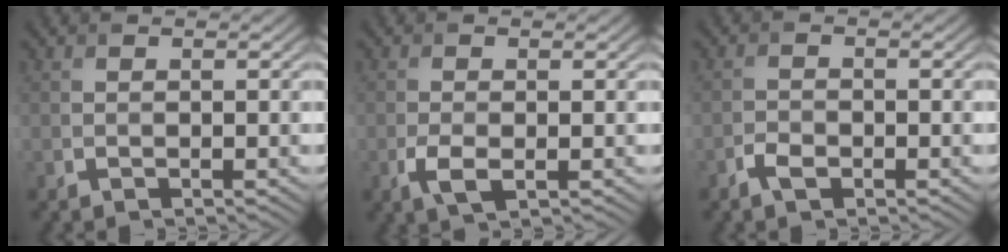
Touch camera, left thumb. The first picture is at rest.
{"total": 2.8, "force": [-0.9, 1.3, 2.3], "torque": [-0.056, -0.008, -0.018]}
{"total": 2.0, "force": [-1.3, 1.1, 1.2], "torque": [-0.024, 0.000, -0.027]}